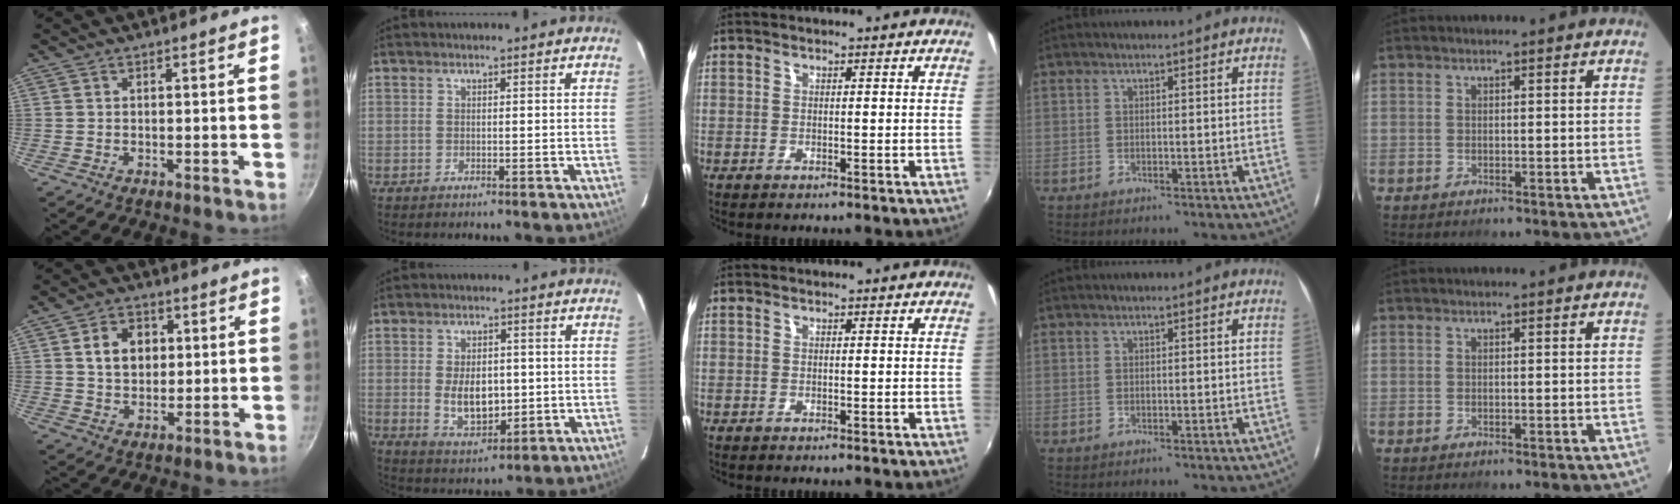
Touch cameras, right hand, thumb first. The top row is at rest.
{"thumb": {"total": 8.0, "force": [1.7, 6.1, 4.8], "torque": [-0.056, 0.004, 0.026]}, "index": {"total": 8.4, "force": [-0.5, 5.0, 6.7], "torque": [-0.126, -0.006, 0.003]}}